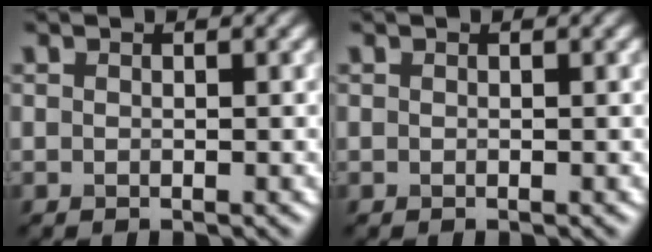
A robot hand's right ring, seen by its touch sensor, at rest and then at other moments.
{"total": 0.0}